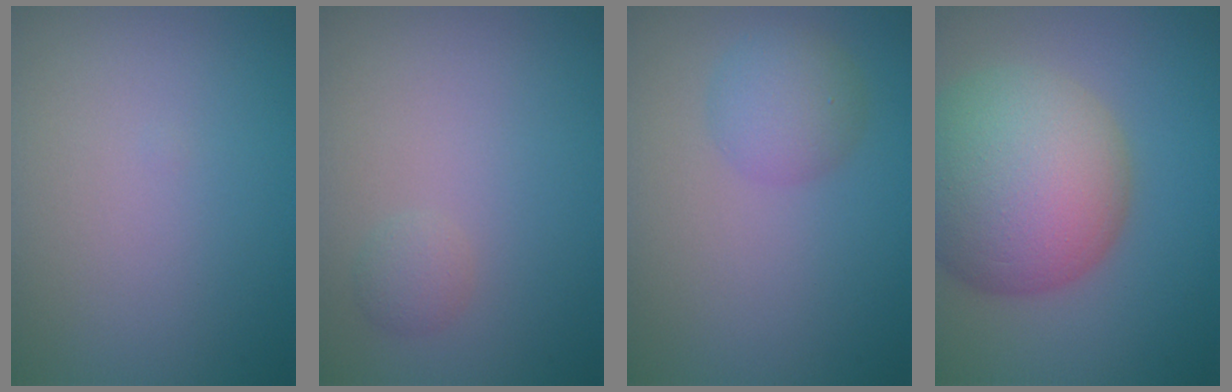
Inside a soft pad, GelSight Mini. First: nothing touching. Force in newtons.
{"total": 1.1, "press": 1.1, "slide": 0.0}
{"total": 2.8, "press": 2.8, "slide": 0.0}
{"total": 12.3, "press": 12.3, "slide": 1.0}